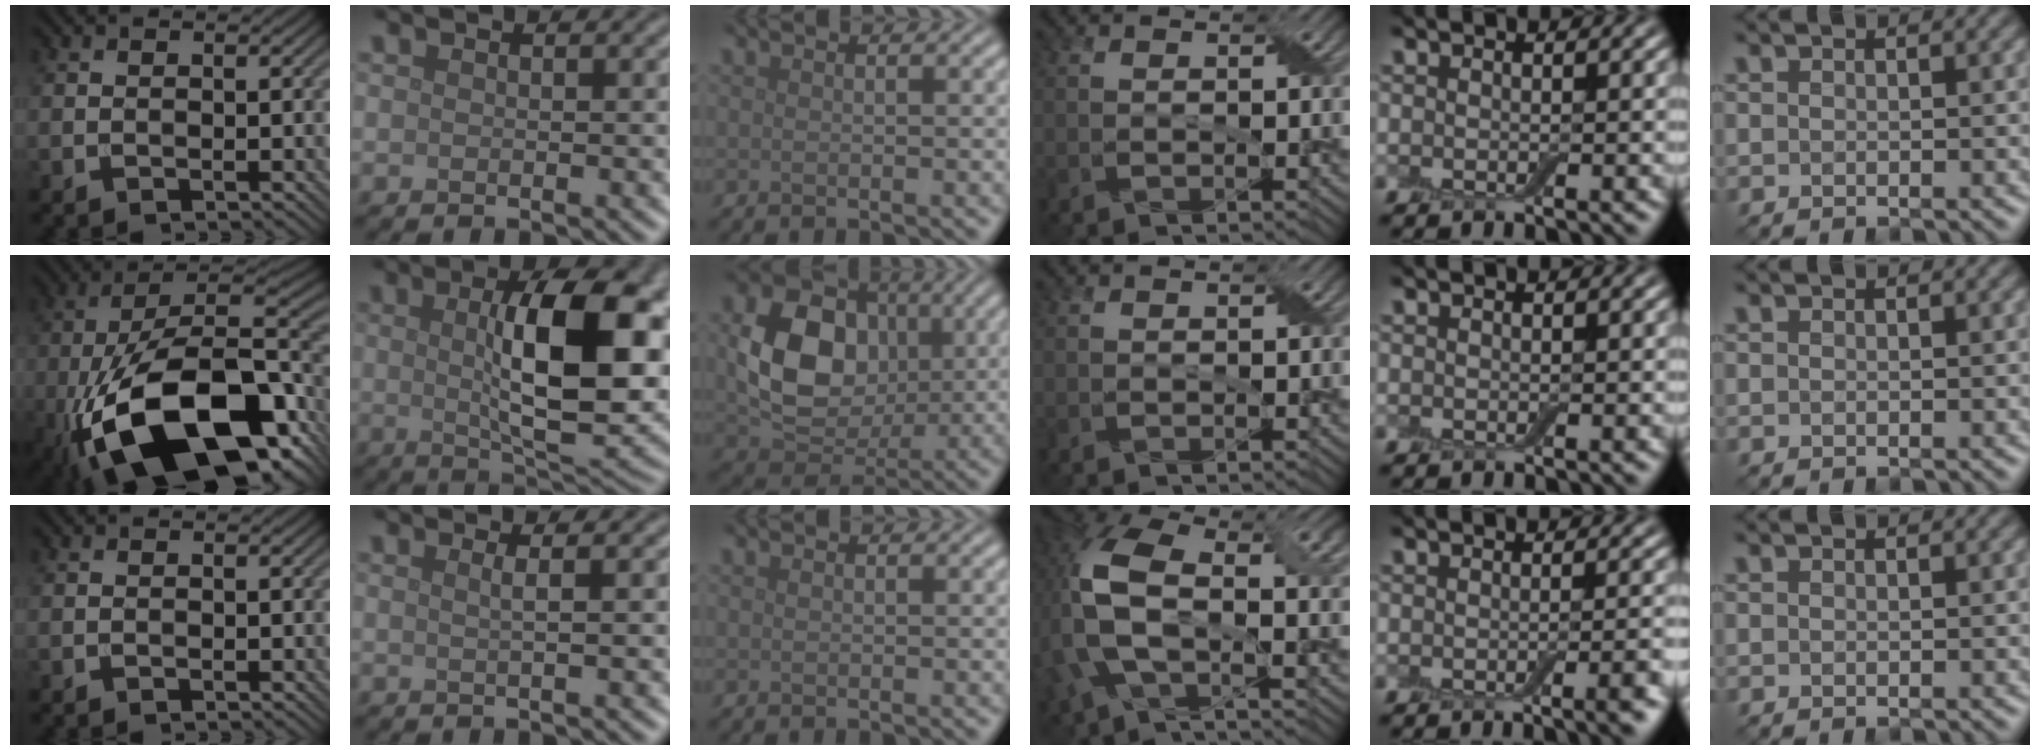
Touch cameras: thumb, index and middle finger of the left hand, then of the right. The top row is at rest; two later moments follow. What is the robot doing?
{"motion": "peel", "object": "aluminum foil"}